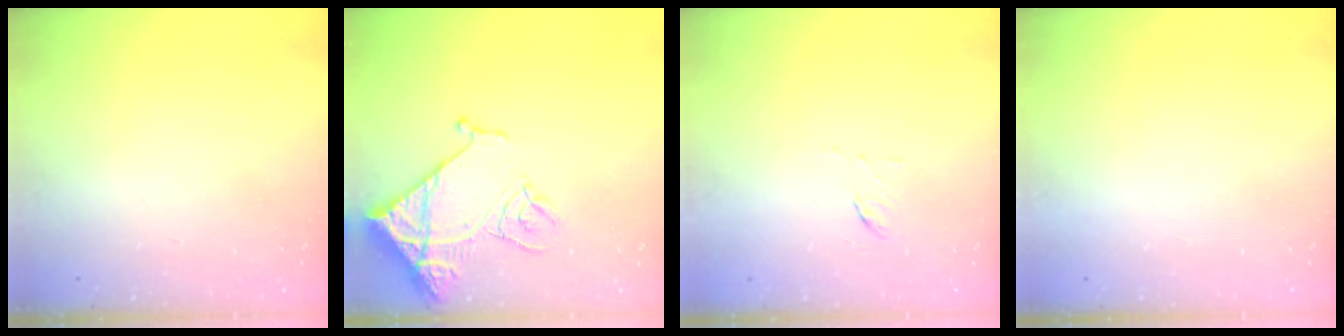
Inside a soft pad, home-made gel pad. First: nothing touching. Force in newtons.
{"total": 13.0, "press": 13.0, "slide": 1.1}
{"total": 6.0, "press": 6.0, "slide": 0.4}
{"total": 1.5, "press": 1.5, "slide": 0.1}